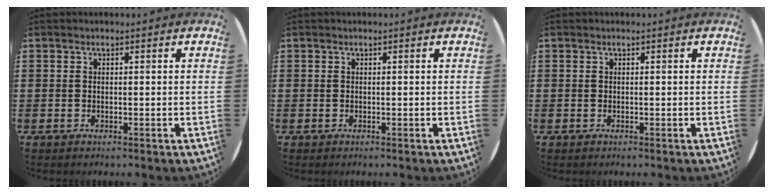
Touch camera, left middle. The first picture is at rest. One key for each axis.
{"total": 0.0}
{"total": 0.0}